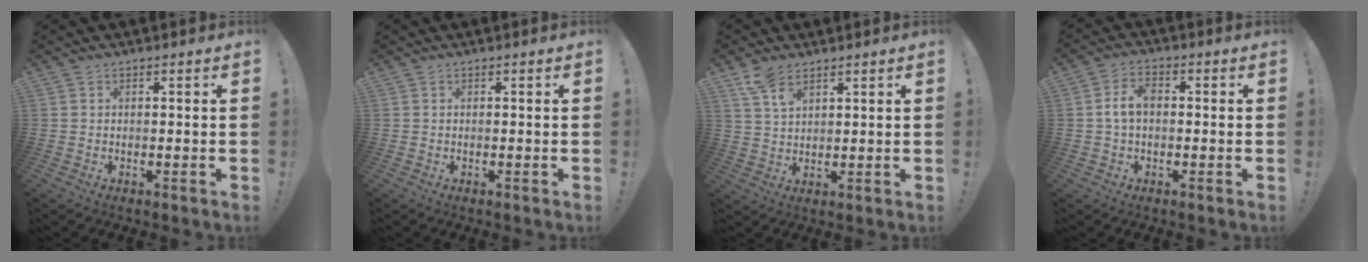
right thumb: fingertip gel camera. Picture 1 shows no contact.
{"total": 0.0}
{"total": 6.1, "force": [4.3, 2.6, 3.4], "torque": [-0.067, -0.020, 0.082]}
{"total": 5.8, "force": [0.1, 3.6, 4.5], "torque": [-0.083, 0.013, 0.001]}